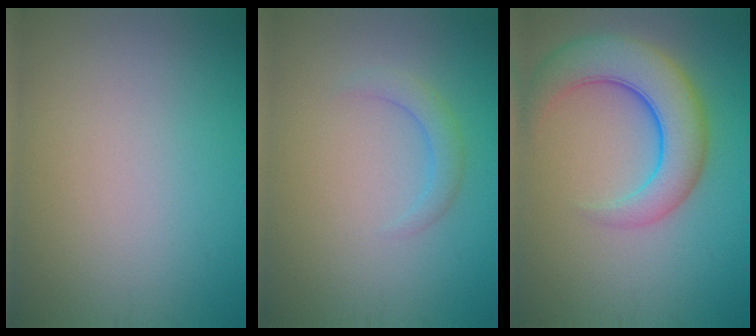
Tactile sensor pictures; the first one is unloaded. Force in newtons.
{"total": 1.8, "press": 1.8, "slide": 0.2}
{"total": 7.3, "press": 7.3, "slide": 0.4}